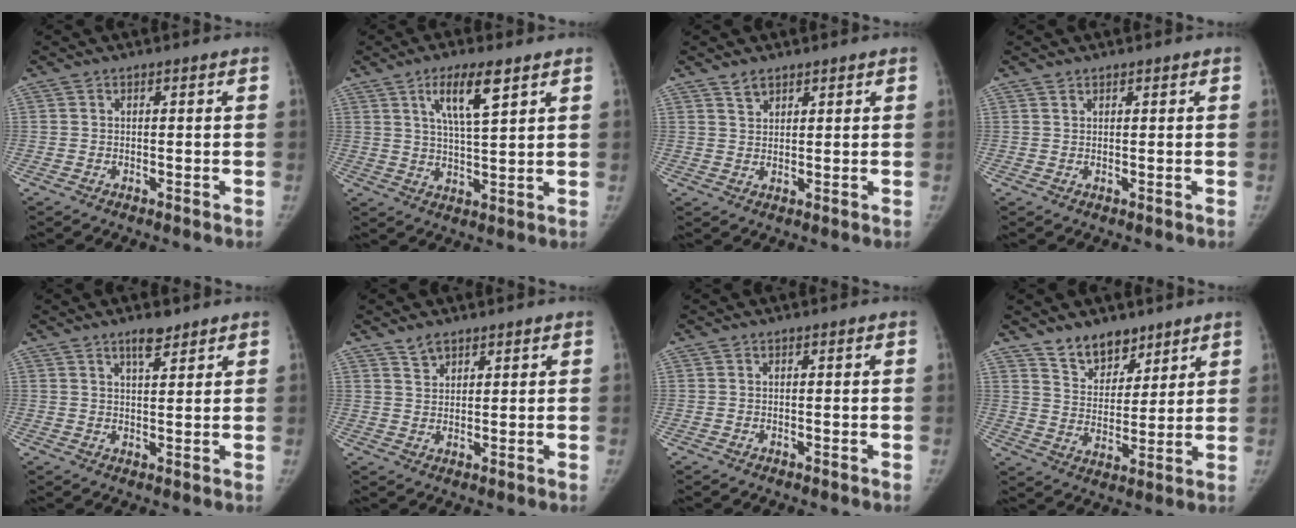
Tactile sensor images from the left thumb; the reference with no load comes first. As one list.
[{"total": 8.6, "force": [4.5, 2.0, 7.0], "torque": [-0.122, -0.026, 0.085]}, {"total": 2.7, "force": [2.1, 1.5, 0.8], "torque": [-0.003, -0.013, 0.039]}, {"total": 0.9, "force": [0.7, 0.5, 0.1], "torque": [0.007, -0.005, 0.010]}, {"total": 3.9, "force": [2.9, 1.2, 2.3], "torque": [-0.029, -0.020, 0.047]}, {"total": 3.3, "force": [2.6, 1.8, 0.9], "torque": [-0.003, -0.016, 0.049]}, {"total": 0.0}, {"total": 9.2, "force": [7.1, 5.1, 3.0], "torque": [-0.014, -0.052, 0.129]}]